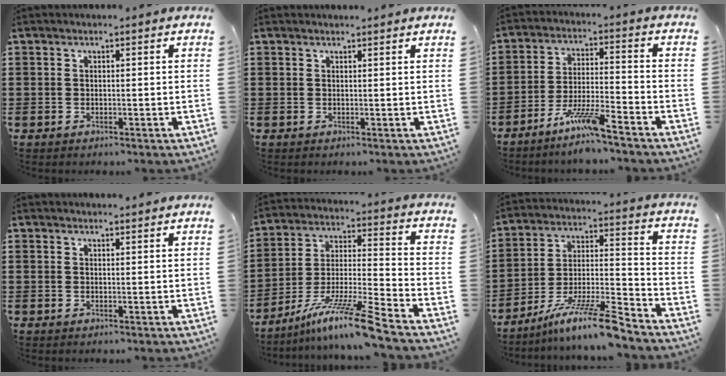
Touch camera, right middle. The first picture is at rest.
{"total": 0.7, "force": [0.7, 0.0, 0.1], "torque": [0.004, -0.003, 0.012]}
{"total": 7.2, "force": [-5.8, 0.3, 4.3], "torque": [-0.088, -0.008, -0.112]}
{"total": 1.2, "force": [1.2, 0.1, 0.1], "torque": [0.003, -0.003, 0.021]}
{"total": 11.6, "force": [-8.7, -0.2, 7.7], "torque": [-0.137, 0.003, -0.167]}
{"total": 10.9, "force": [-8.6, 0.2, 6.7], "torque": [-0.114, 0.010, -0.164]}